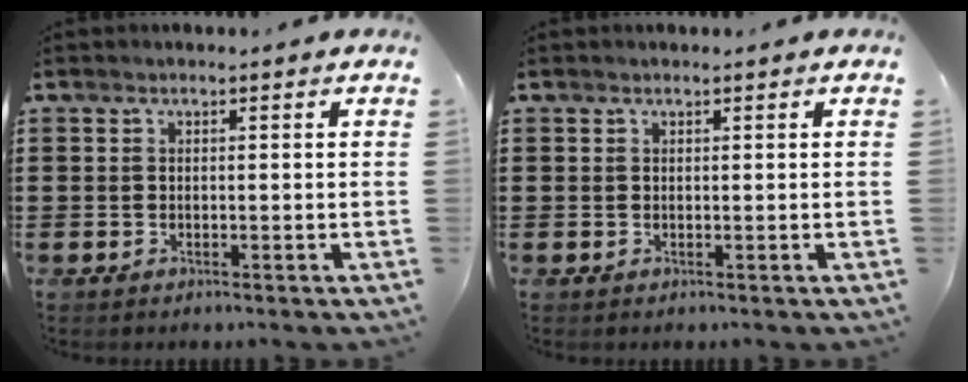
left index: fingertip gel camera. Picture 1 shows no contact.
{"total": 0.0}